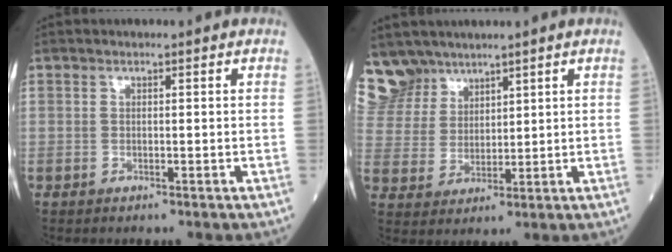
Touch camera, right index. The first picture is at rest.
{"total": 8.7, "force": [7.3, 4.8, 0.3], "torque": [-0.013, 0.012, 0.160]}